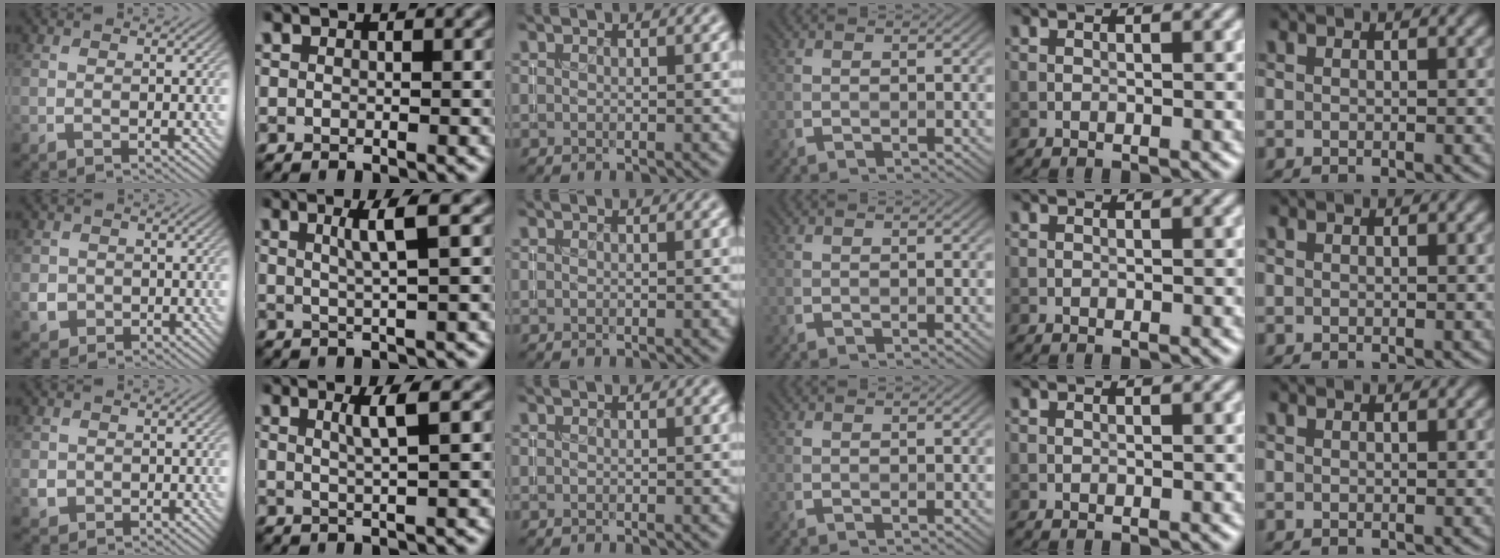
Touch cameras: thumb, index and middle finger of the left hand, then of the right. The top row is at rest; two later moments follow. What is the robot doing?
{"motion": "insert", "object": "coin"}